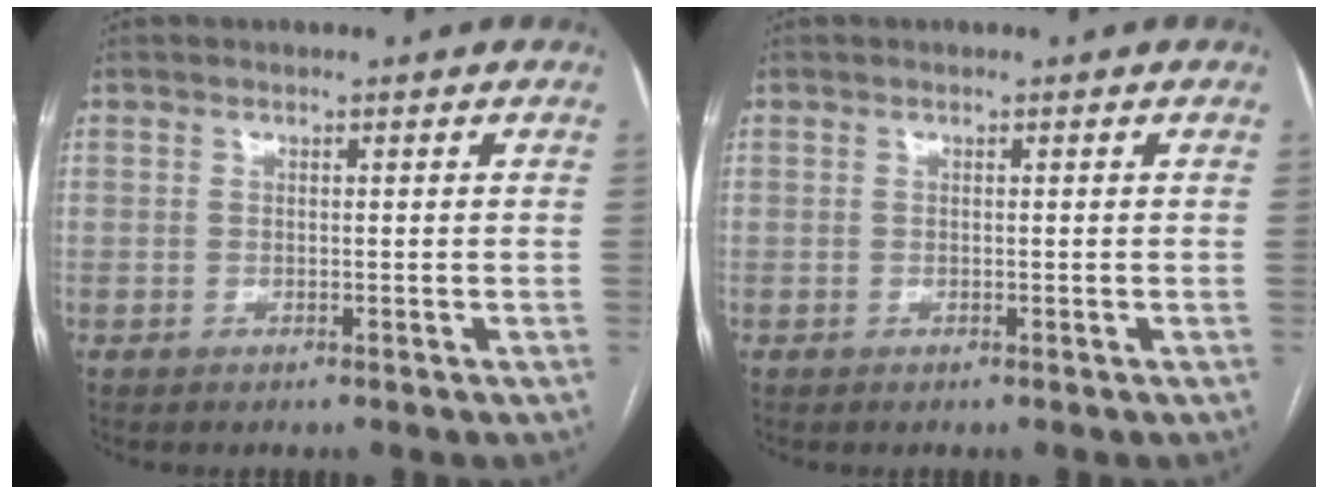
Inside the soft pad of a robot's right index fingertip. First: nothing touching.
{"total": 0.0}